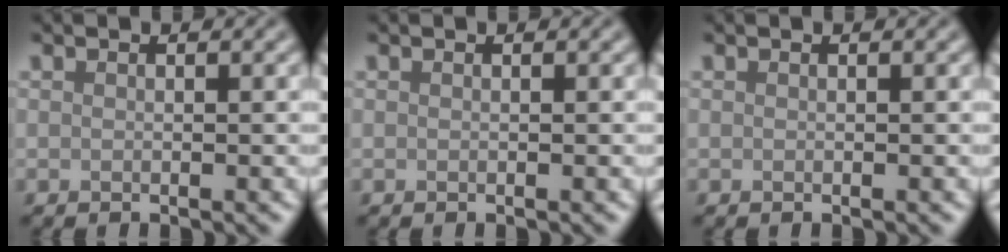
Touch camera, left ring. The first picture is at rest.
{"total": 0.0}
{"total": 0.0}